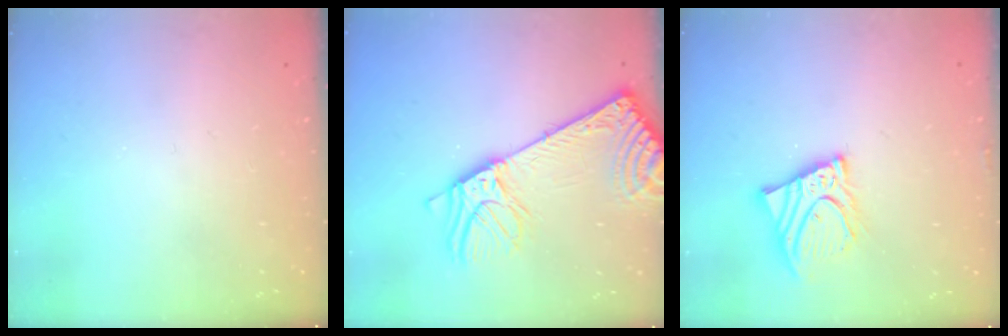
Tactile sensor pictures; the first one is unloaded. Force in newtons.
{"total": 14.2, "press": 13.8, "slide": 3.4}
{"total": 11.0, "press": 10.8, "slide": 1.7}